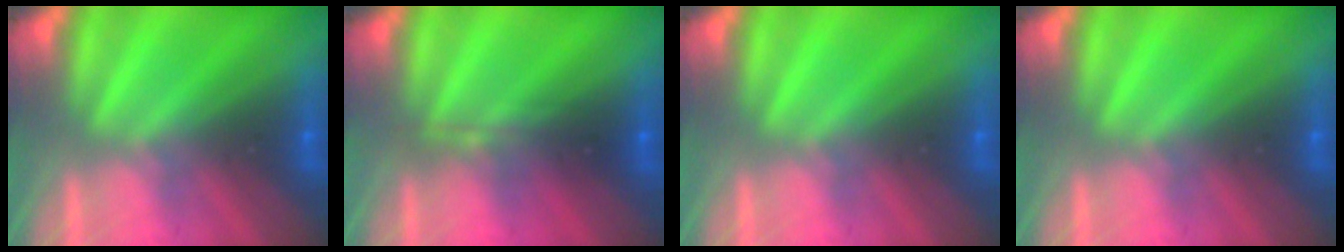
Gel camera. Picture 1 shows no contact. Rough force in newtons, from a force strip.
{"total": 2.3}
{"total": 0.0}
{"total": 0.0}